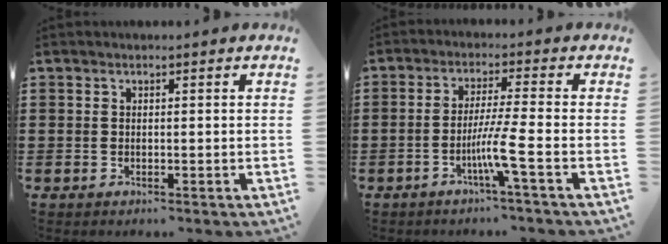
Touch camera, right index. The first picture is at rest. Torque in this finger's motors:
{"motor_torque": [1.50, -0.19, 0.32, 0.10]}